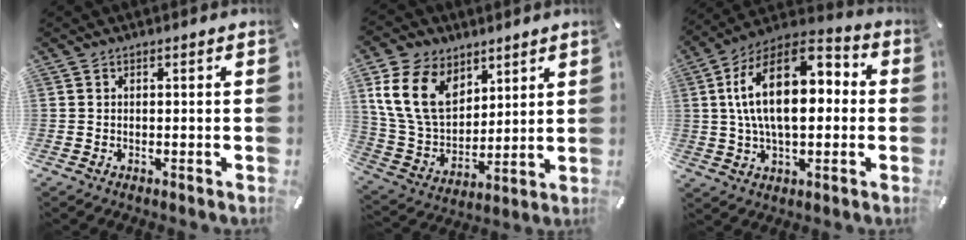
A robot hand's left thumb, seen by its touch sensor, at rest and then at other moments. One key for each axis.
{"total": 16.4, "fx": 7.5, "fy": 11.9, "fz": 8.4, "tx": -0.193, "ty": -0.023, "tz": 0.144}
{"total": 19.0, "fx": 2.7, "fy": 11.3, "fz": 15.1, "tx": -0.296, "ty": -0.003, "tz": 0.038}